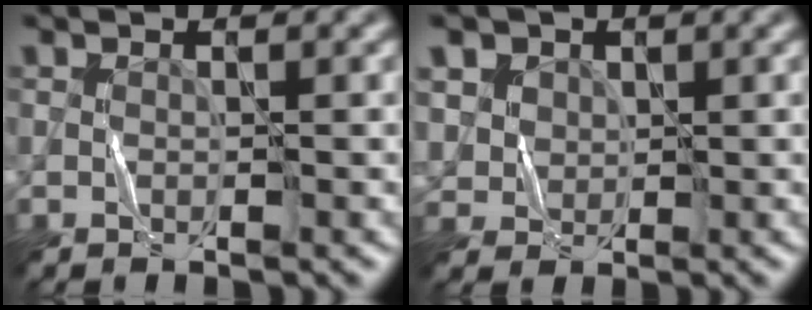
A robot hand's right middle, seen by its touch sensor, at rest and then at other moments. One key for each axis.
{"total": 4.7, "fx": 2.2, "fy": 3.8, "fz": 1.8, "tx": -0.054, "ty": 0.006, "tz": 0.043}